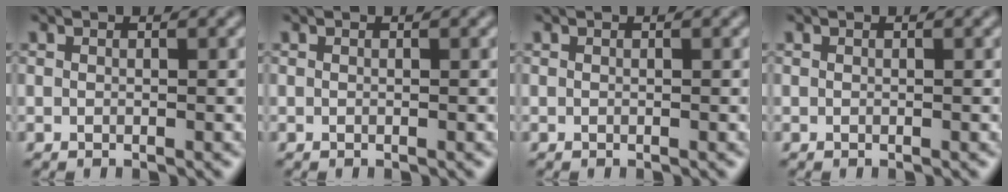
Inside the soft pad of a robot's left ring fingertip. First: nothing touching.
{"total": 0.0}
{"total": 0.0}
{"total": 0.0}